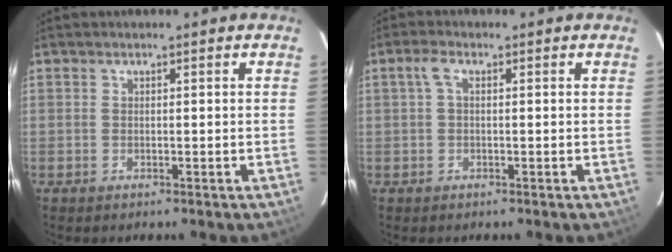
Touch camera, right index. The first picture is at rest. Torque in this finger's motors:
{"motor_torque": [0.42, 0.12, 0.22, 0.04]}